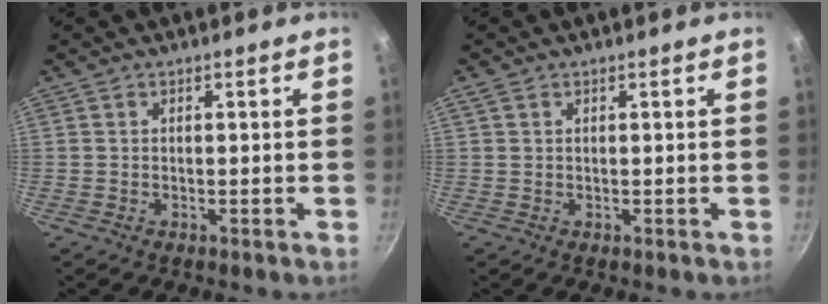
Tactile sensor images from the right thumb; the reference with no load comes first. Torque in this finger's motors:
{"motor_torque": [-0.12, 0.66, 0.37, 0.15, 0.22]}